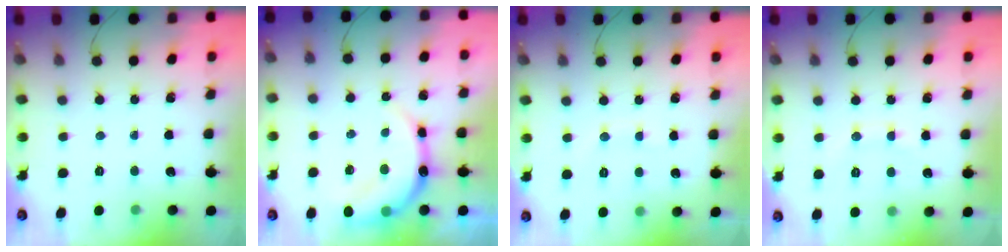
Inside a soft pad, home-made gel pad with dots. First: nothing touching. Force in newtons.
{"total": 10.9, "press": 10.8, "slide": 1.5}
{"total": 6.4, "press": 6.3, "slide": 1.2}
{"total": 6.6, "press": 6.5, "slide": 1.4}